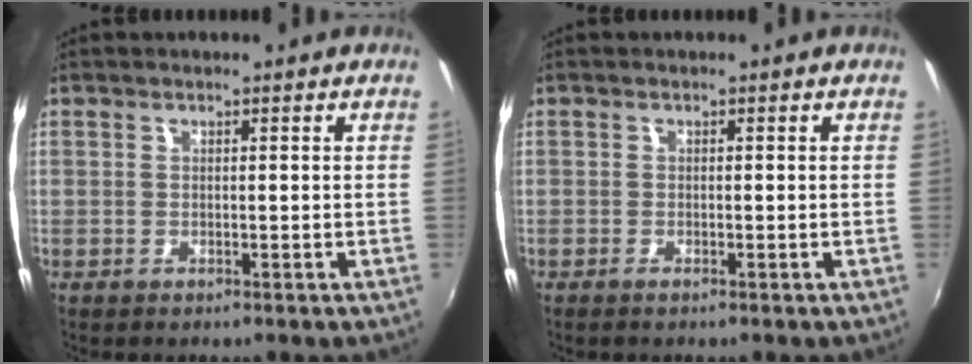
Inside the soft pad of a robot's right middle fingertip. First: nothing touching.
{"total": 0.7, "force": [-0.6, 0.0, 0.4], "torque": [-0.007, -0.003, -0.013]}